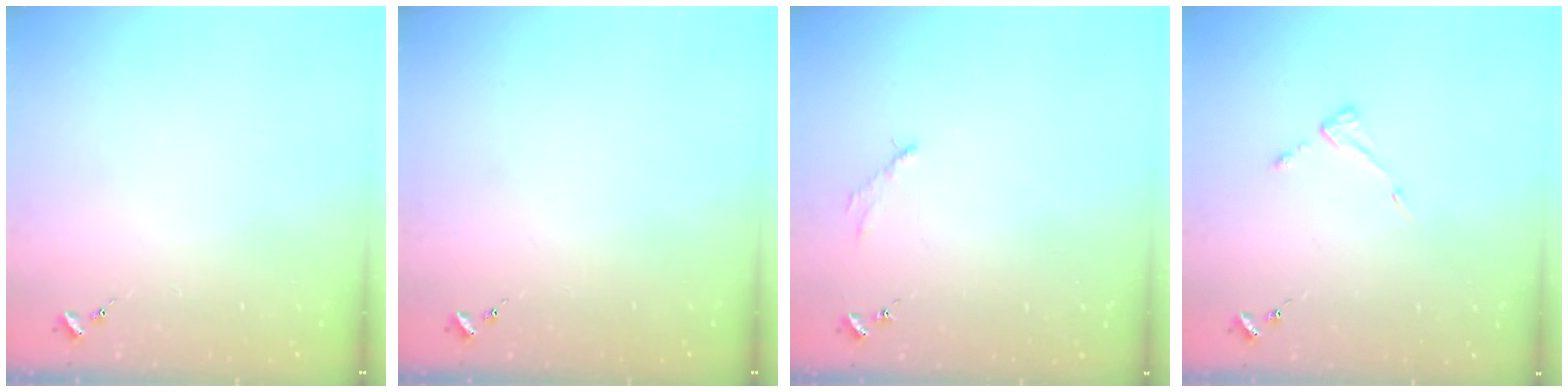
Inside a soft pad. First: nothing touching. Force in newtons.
{"total": 0.0}
{"total": 2.6, "press": 2.6, "slide": 0.3}
{"total": 4.4, "press": 4.3, "slide": 0.7}